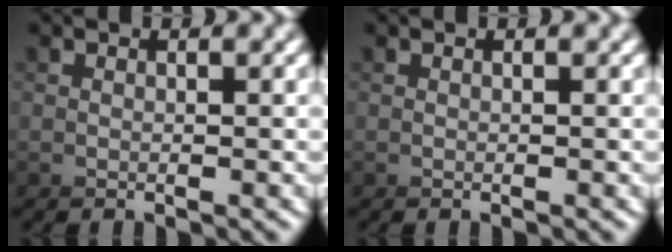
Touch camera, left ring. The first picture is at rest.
{"total": 0.0}